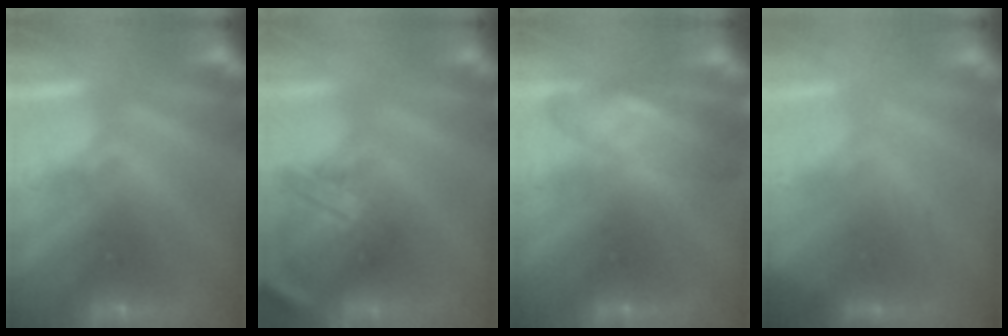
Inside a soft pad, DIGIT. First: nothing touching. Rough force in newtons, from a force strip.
{"total": 9.4}
{"total": 8.1}
{"total": 2.7}